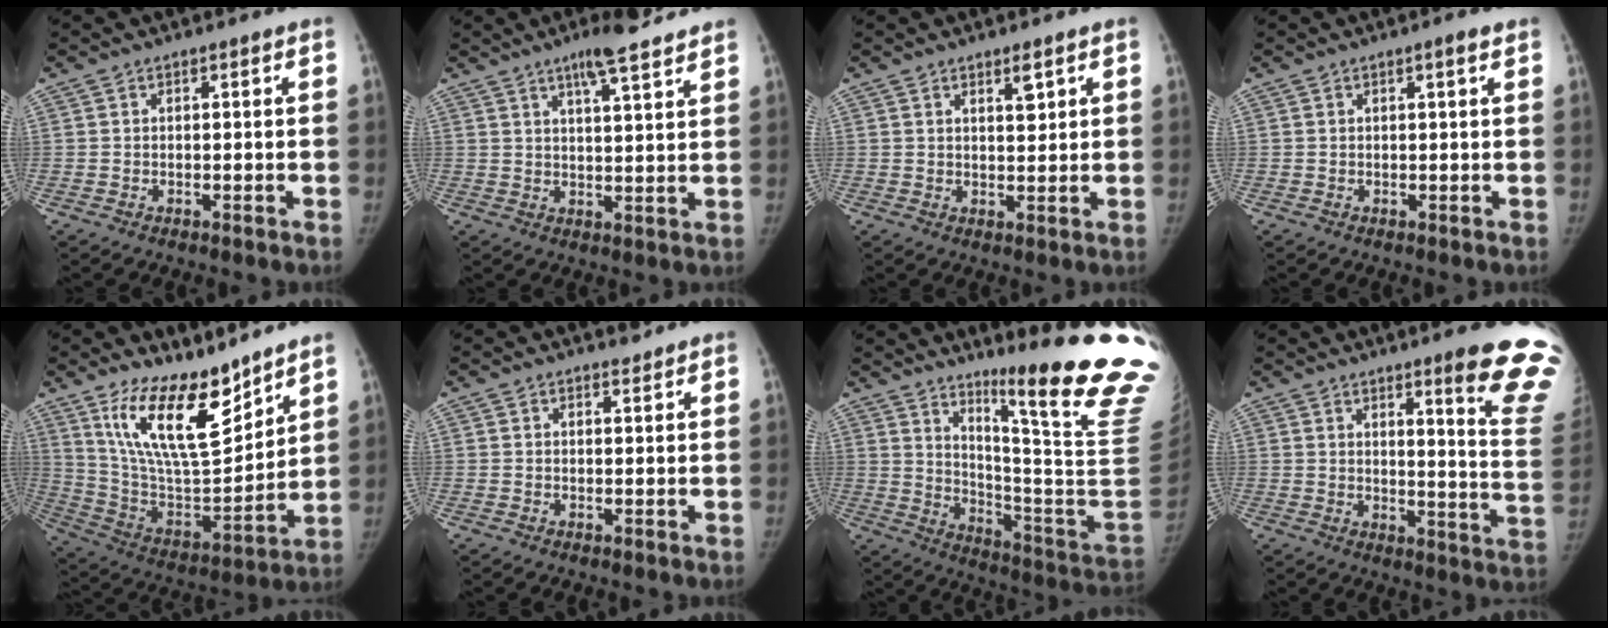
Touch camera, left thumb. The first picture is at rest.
{"total": 8.5, "force": [6.2, 1.3, 5.7], "torque": [-0.082, -0.029, 0.094]}
{"total": 3.0, "force": [1.8, 1.0, 2.2], "torque": [-0.027, -0.013, 0.030]}
{"total": 1.5, "force": [0.9, 0.0, 1.2], "torque": [-0.020, -0.002, 0.012]}
{"total": 19.0, "force": [13.0, 6.7, 12.0], "torque": [-0.171, -0.086, 0.247]}
{"total": 1.2, "force": [1.1, 0.3, 0.1], "torque": [0.001, -0.011, 0.016]}
{"total": 27.8, "force": [17.6, 1.0, 21.5], "torque": [-0.263, -0.146, 0.261]}
{"total": 16.8, "force": [11.4, 1.4, 12.3], "torque": [-0.122, -0.093, 0.138]}